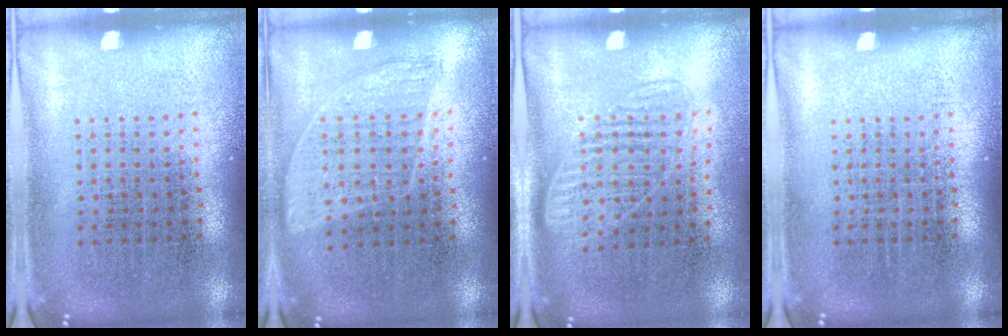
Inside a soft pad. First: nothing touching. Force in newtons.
{"total": 0.9, "press": 0.7, "slide": 0.4}
{"total": 1.2, "press": 1.0, "slide": 0.6}
{"total": 0.0}